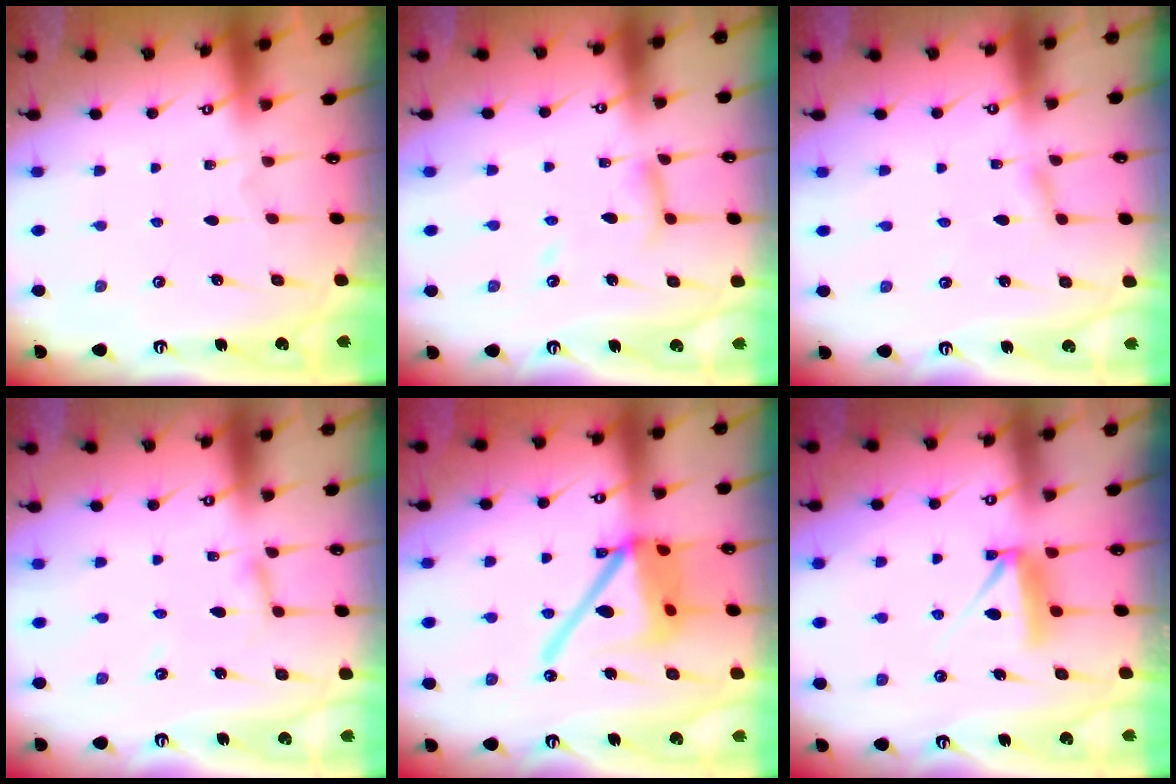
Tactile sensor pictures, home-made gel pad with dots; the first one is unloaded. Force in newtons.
{"total": 10.0, "press": 10.0, "slide": 0.8}
{"total": 1.5, "press": 1.5, "slide": 0.2}
{"total": 2.4, "press": 2.4, "slide": 0.1}
{"total": 16.7, "press": 16.6, "slide": 2.0}
{"total": 7.7, "press": 7.7, "slide": 0.3}